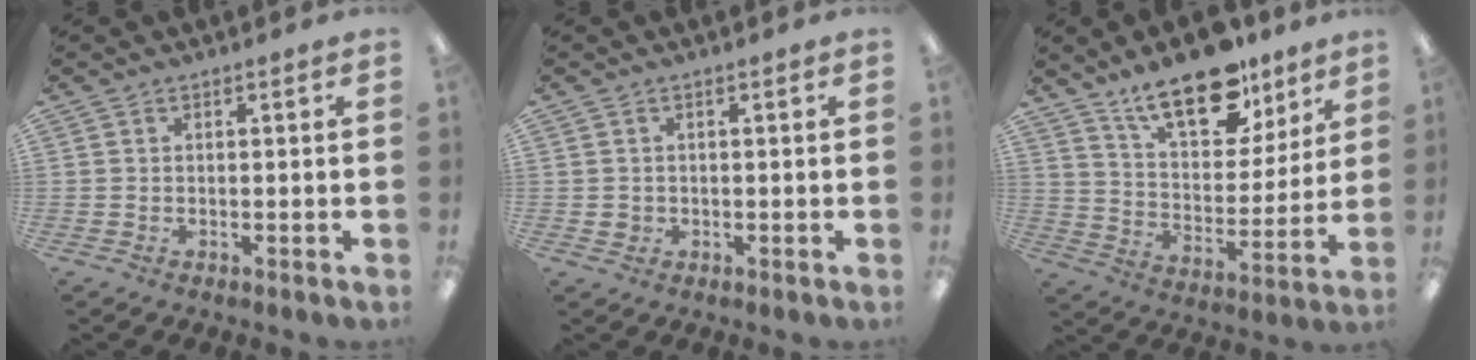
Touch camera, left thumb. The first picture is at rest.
{"total": 1.3, "force": [0.0, 1.3, 0.2], "torque": [-0.006, 0.004, -0.003]}
{"total": 19.1, "force": [13.4, 8.7, 10.4], "torque": [-0.166, -0.075, 0.232]}